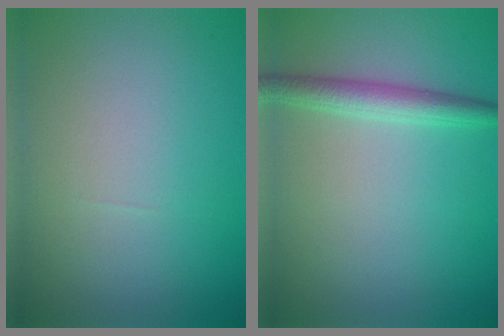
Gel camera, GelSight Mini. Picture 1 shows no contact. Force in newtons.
{"total": 2.6, "press": 2.6, "slide": 0.0}